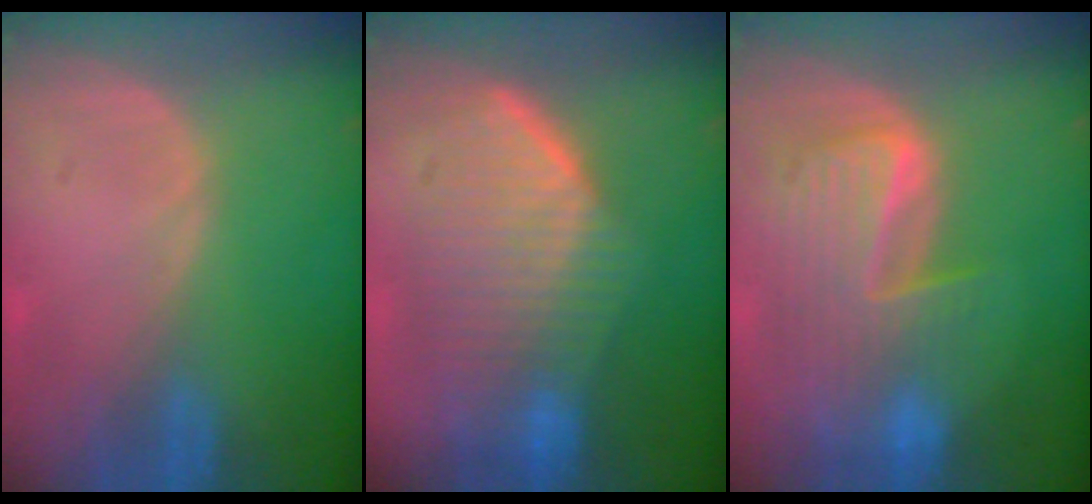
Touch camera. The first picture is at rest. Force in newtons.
{"total": 9.5, "press": 9.1, "slide": 3.0}
{"total": 9.8, "press": 8.4, "slide": 5.0}